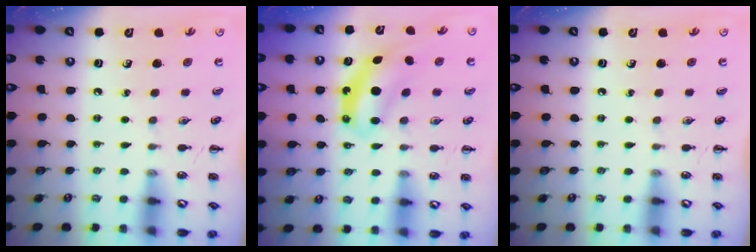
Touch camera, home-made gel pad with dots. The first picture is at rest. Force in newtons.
{"total": 7.1, "press": 7.1, "slide": 0.6}
{"total": 0.0}